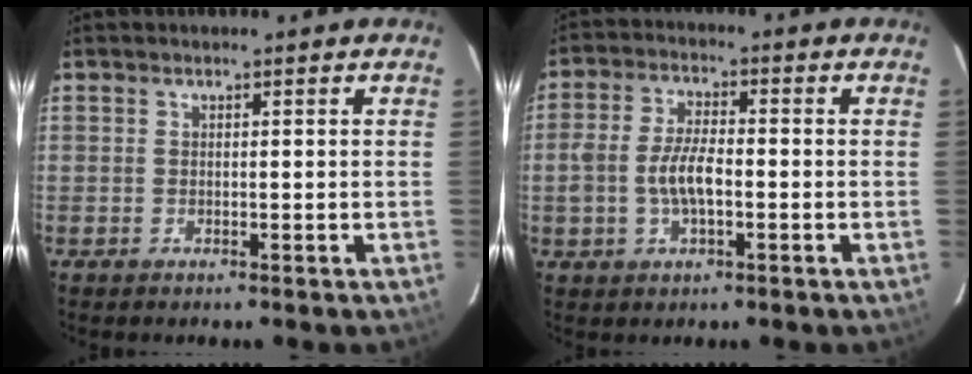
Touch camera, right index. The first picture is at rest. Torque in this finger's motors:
{"motor_torque": [0.31, -0.02, 0.22, 0.11]}